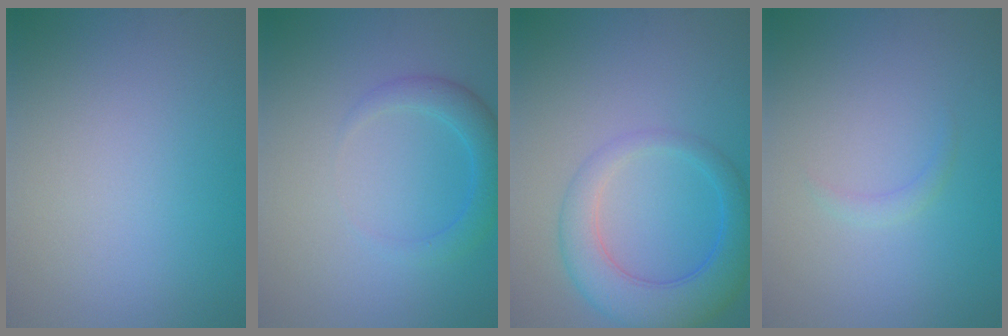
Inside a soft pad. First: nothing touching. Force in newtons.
{"total": 2.6, "press": 2.6, "slide": 0.2}
{"total": 5.7, "press": 5.7, "slide": 0.4}
{"total": 0.8, "press": 0.8, "slide": 0.0}